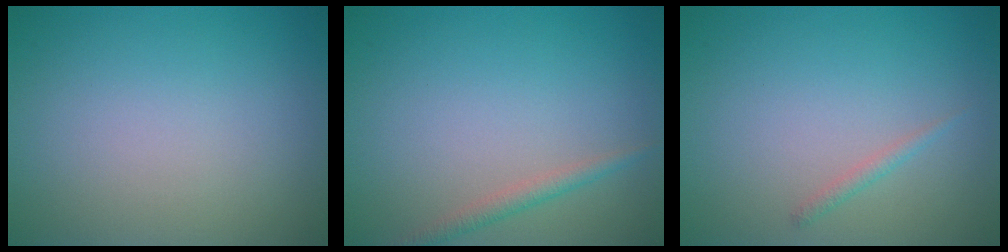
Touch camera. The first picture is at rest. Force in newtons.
{"total": 1.5, "press": 1.5, "slide": 0.0}
{"total": 0.8, "press": 0.8, "slide": 0.0}